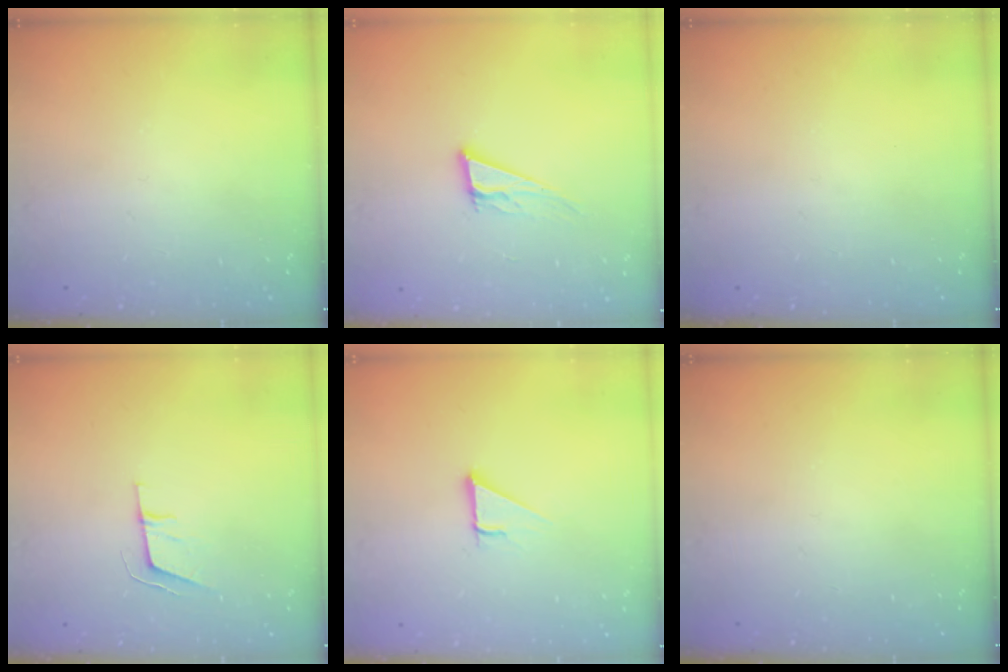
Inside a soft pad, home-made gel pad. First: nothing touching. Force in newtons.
{"total": 10.9, "press": 10.4, "slide": 3.3}
{"total": 0.0}
{"total": 6.1, "press": 5.5, "slide": 2.7}
{"total": 3.0, "press": 3.0, "slide": 0.1}
{"total": 0.0}